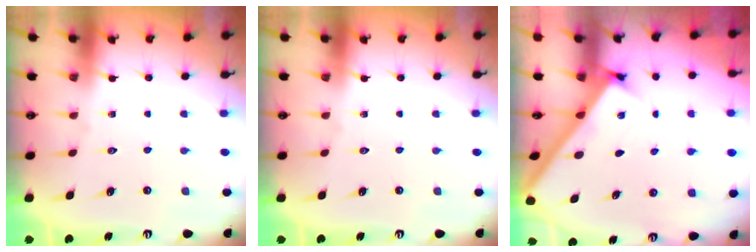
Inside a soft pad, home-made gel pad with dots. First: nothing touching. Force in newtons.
{"total": 0.0}
{"total": 2.8, "press": 2.7, "slide": 0.4}